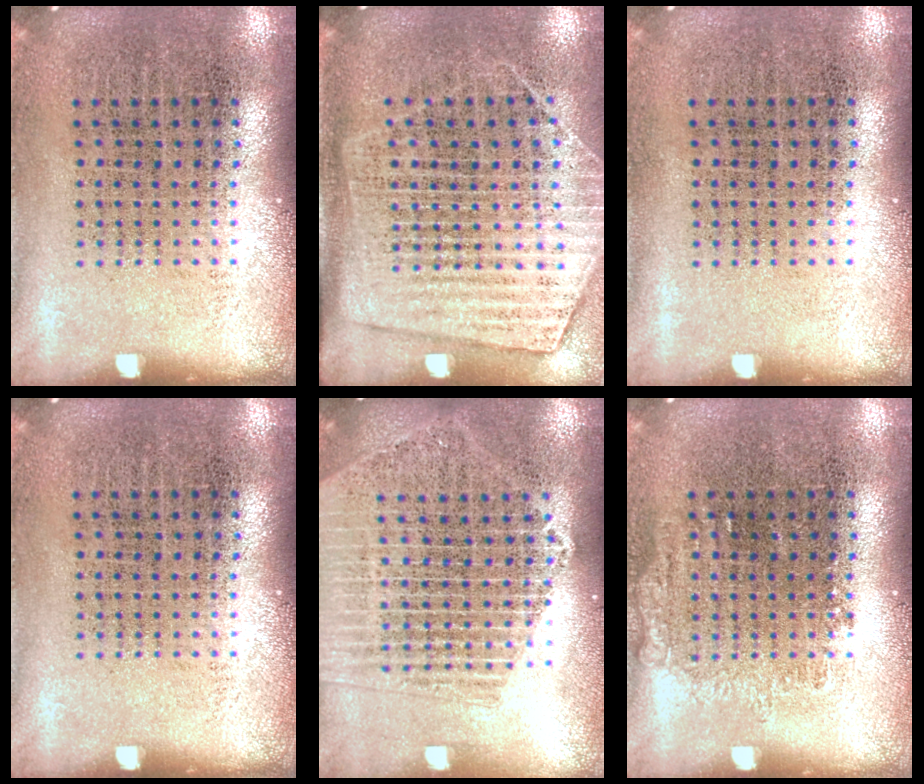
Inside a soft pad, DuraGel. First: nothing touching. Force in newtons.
{"total": 1.8, "press": 1.5, "slide": 1.0}
{"total": 0.0}
{"total": 0.0}
{"total": 2.1, "press": 1.9, "slide": 0.9}
{"total": 0.8, "press": 0.7, "slide": 0.2}